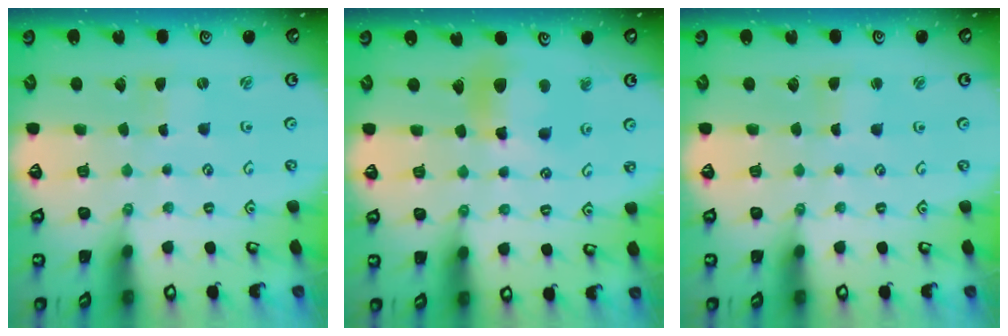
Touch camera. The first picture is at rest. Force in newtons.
{"total": 10.5, "press": 10.4, "slide": 1.4}
{"total": 1.7, "press": 1.7, "slide": 0.2}